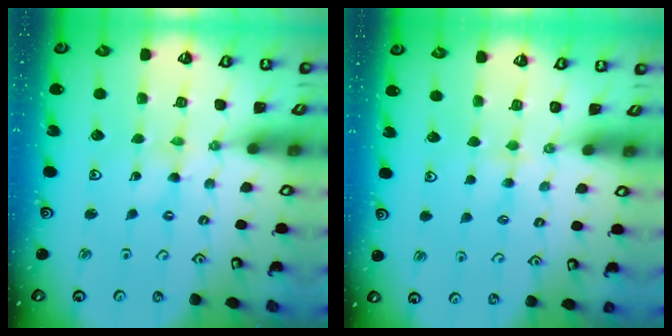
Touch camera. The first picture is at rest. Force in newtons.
{"total": 2.7, "press": 2.6, "slide": 0.4}